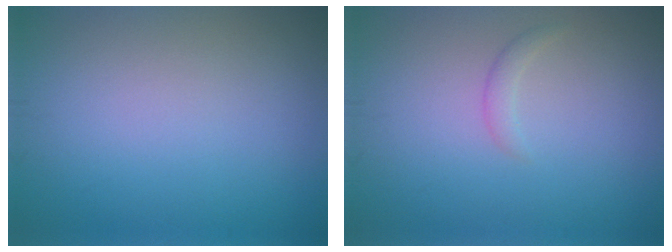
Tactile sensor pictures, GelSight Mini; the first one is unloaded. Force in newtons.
{"total": 1.0, "press": 1.0, "slide": 0.1}